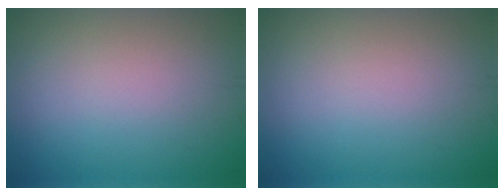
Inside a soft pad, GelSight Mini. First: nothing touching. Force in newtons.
{"total": 0.0}